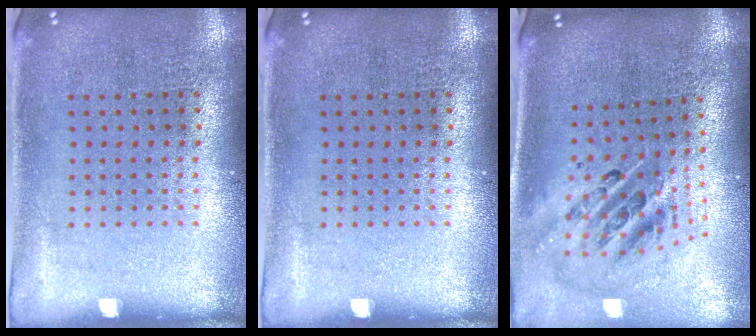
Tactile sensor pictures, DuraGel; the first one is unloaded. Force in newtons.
{"total": 0.0}
{"total": 2.7, "press": 1.9, "slide": 1.9}